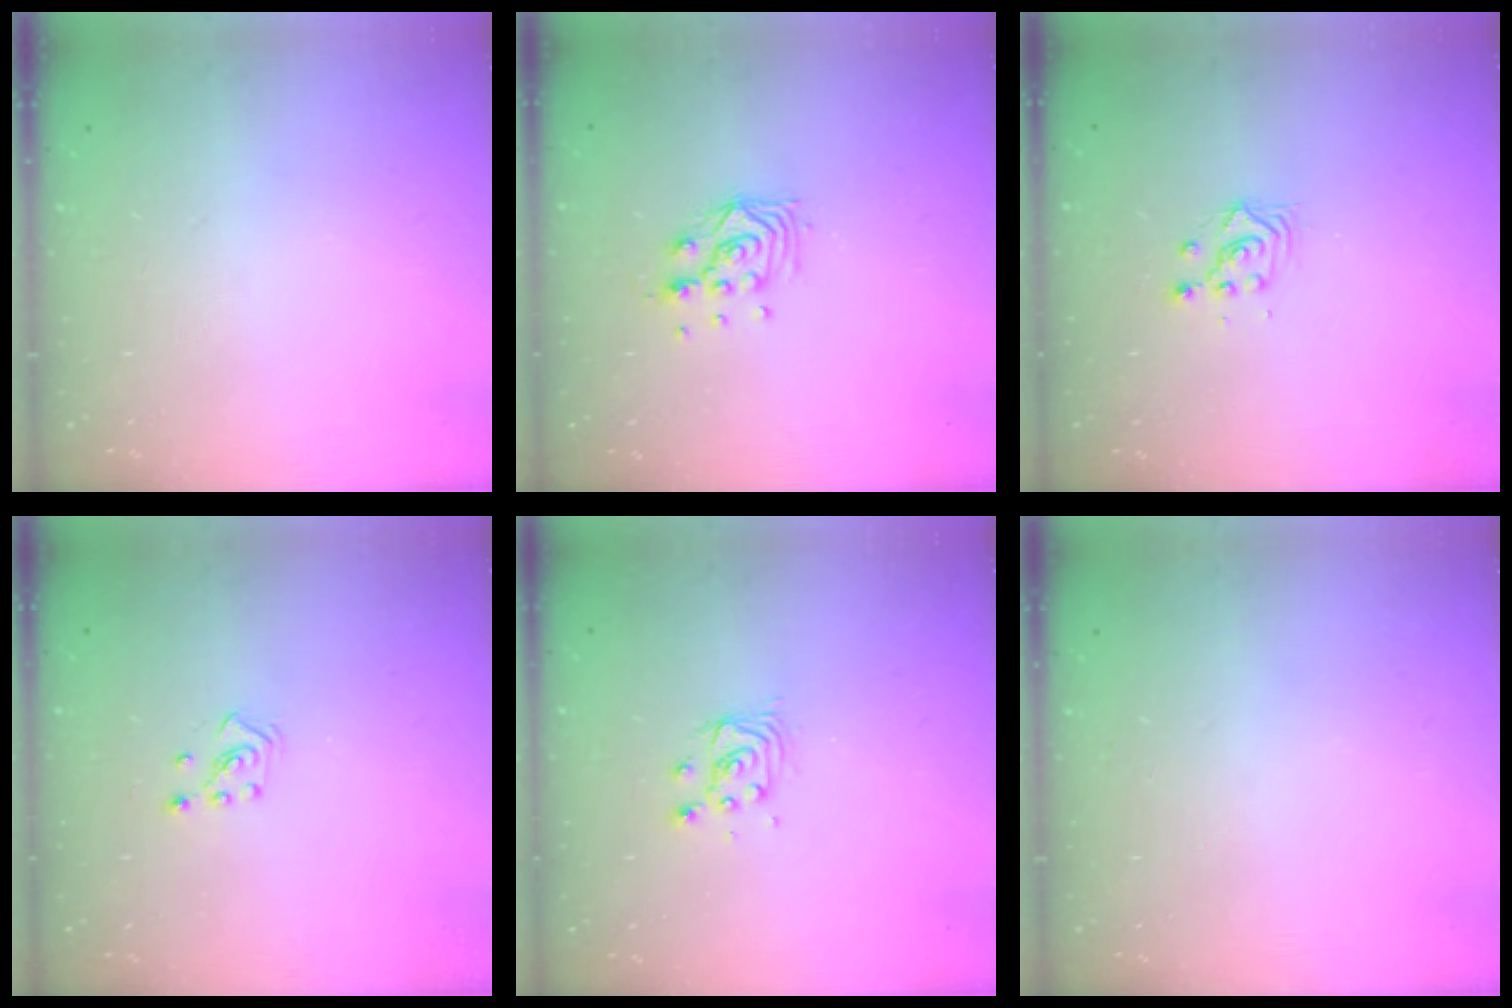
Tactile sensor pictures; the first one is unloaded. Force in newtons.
{"total": 8.8, "press": 8.8, "slide": 0.7}
{"total": 2.8, "press": 2.8, "slide": 0.2}
{"total": 2.6, "press": 2.5, "slide": 0.6}
{"total": 3.8, "press": 3.7, "slide": 0.5}
{"total": 0.0}